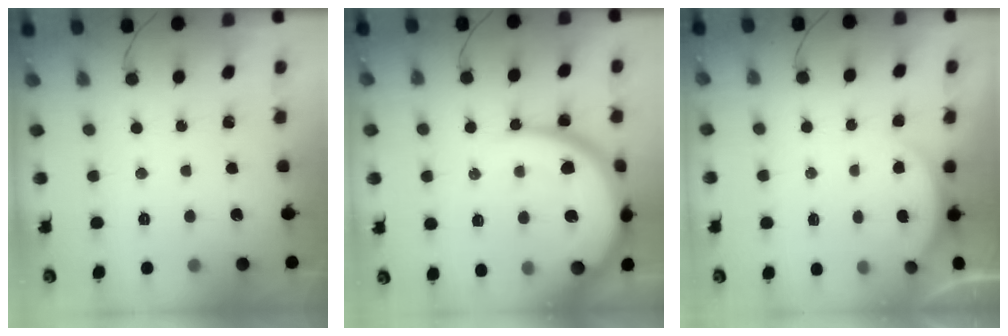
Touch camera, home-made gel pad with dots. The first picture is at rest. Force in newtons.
{"total": 18.1, "press": 18.0, "slide": 1.7}
{"total": 2.4, "press": 2.4, "slide": 0.6}